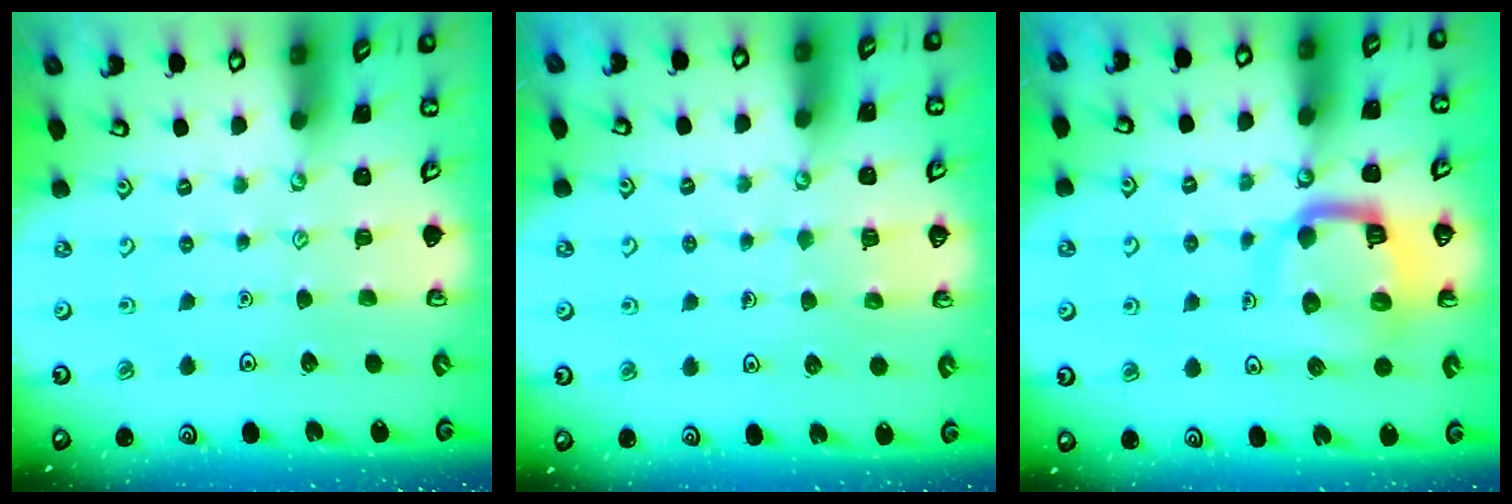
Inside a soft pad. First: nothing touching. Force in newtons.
{"total": 3.9, "press": 3.8, "slide": 0.3}
{"total": 12.5, "press": 12.4, "slide": 1.6}